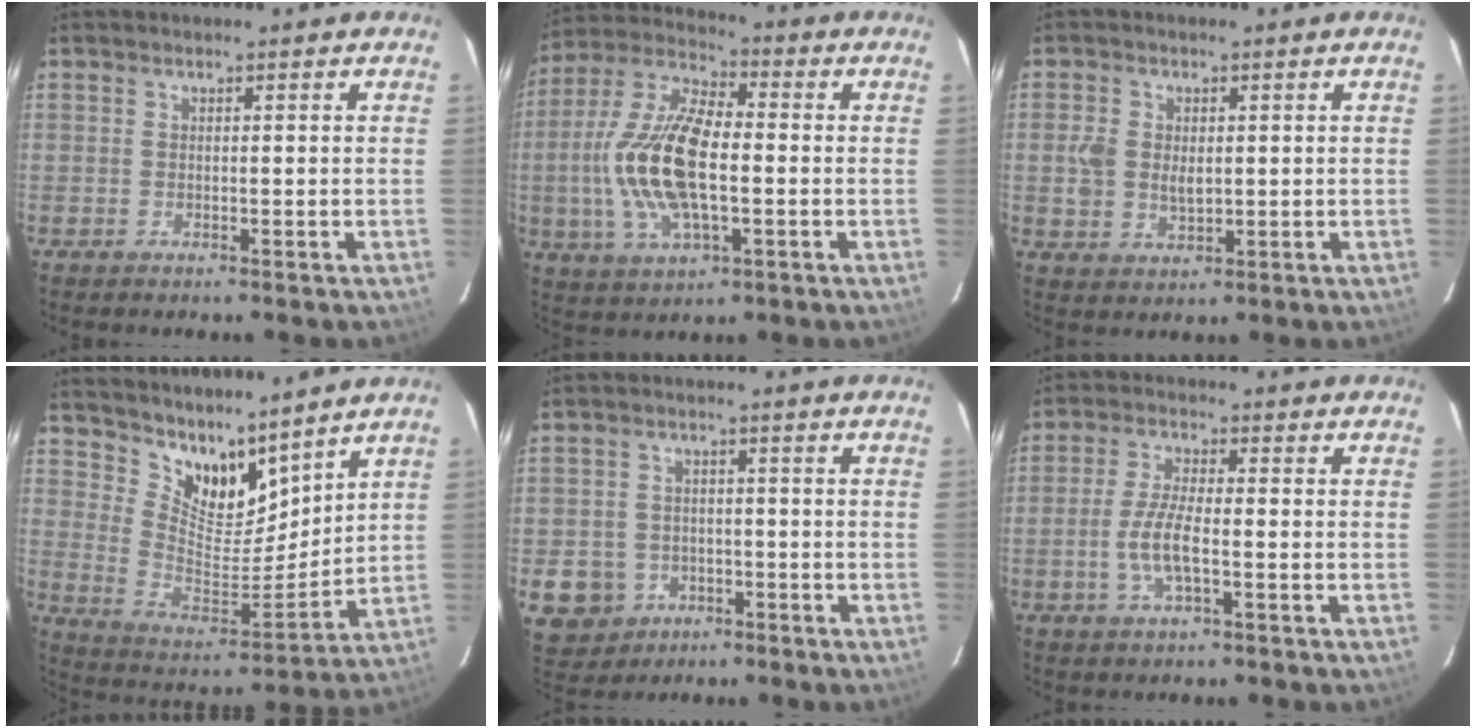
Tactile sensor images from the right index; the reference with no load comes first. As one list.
[{"total": 17.0, "force": [-1.9, 7.3, 15.2], "torque": [-0.318, 0.004, -0.038]}, {"total": 5.5, "force": [0.3, 4.0, 3.8], "torque": [-0.080, 0.002, 0.006]}, {"total": 12.7, "force": [10.6, 5.2, 4.8], "torque": [-0.098, -0.011, 0.204]}, {"total": 8.6, "force": [-3.4, 7.6, 2.2], "torque": [-0.079, 0.013, -0.041]}, {"total": 6.2, "force": [-1.8, 1.6, 5.7], "torque": [-0.119, -0.002, -0.036]}]